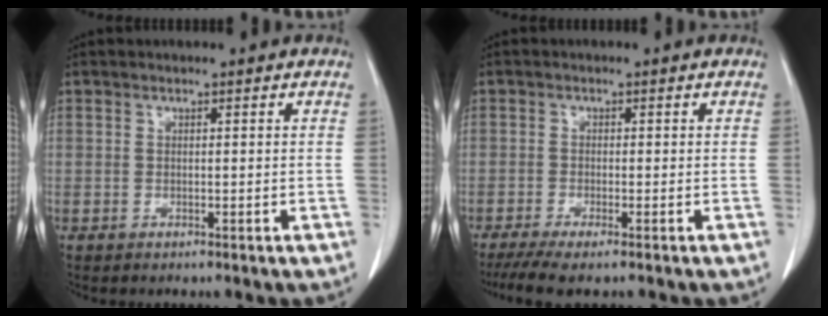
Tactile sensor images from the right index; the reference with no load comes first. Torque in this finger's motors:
{"motor_torque": [0.17, -0.15, 0.19, 0.05]}